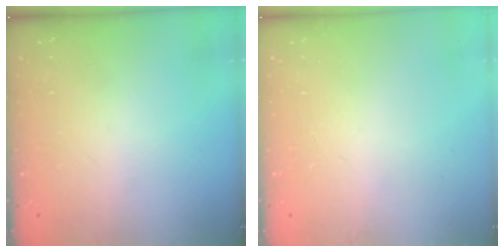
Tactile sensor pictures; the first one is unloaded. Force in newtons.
{"total": 0.0}